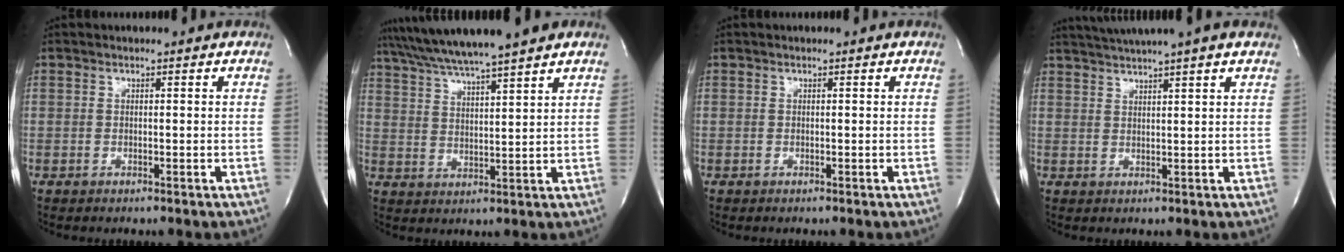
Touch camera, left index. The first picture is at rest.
{"total": 11.5, "force": [9.8, -0.9, 6.0], "torque": [-0.113, 0.019, 0.158]}
{"total": 0.0}
{"total": 8.5, "force": [6.8, -0.7, 5.0], "torque": [-0.089, 0.028, 0.090]}